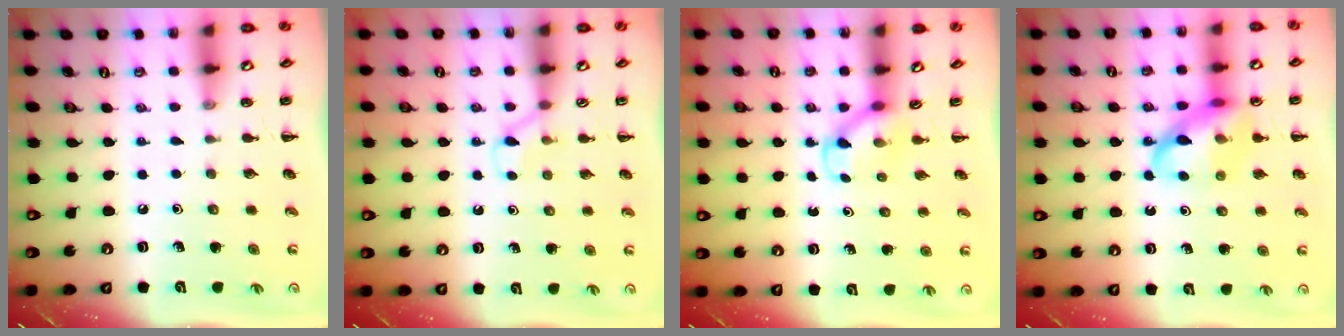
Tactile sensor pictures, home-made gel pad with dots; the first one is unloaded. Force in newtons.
{"total": 3.9, "press": 3.6, "slide": 1.4}
{"total": 3.3, "press": 3.0, "slide": 1.2}
{"total": 13.9, "press": 13.7, "slide": 2.3}